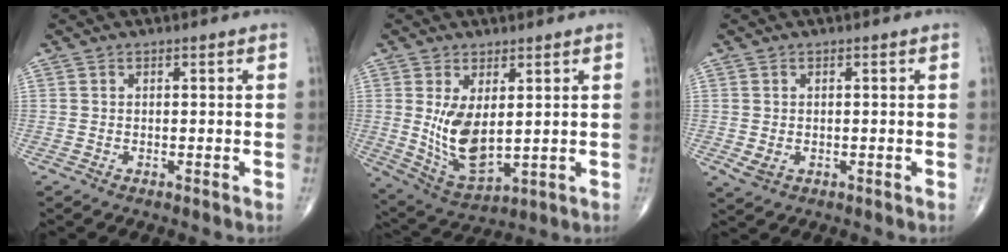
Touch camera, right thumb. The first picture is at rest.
{"total": 10.1, "force": [1.4, 5.0, 8.7], "torque": [-0.154, -0.026, 0.048]}
{"total": 2.0, "force": [-0.2, 1.4, 1.4], "torque": [-0.023, -0.001, 0.004]}